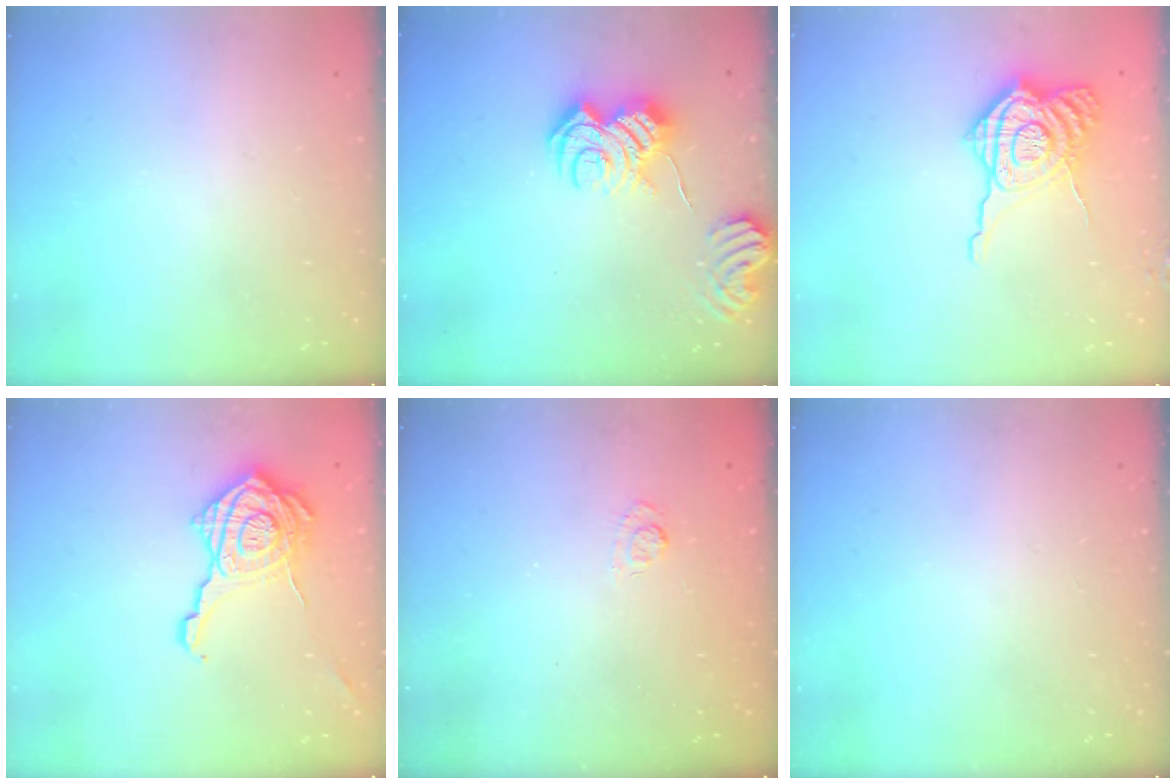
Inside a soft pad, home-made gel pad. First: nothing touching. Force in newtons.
{"total": 11.9, "press": 11.9, "slide": 0.7}
{"total": 12.9, "press": 12.8, "slide": 1.3}
{"total": 20.0, "press": 19.9, "slide": 0.8}
{"total": 2.7, "press": 2.3, "slide": 1.5}
{"total": 0.0}